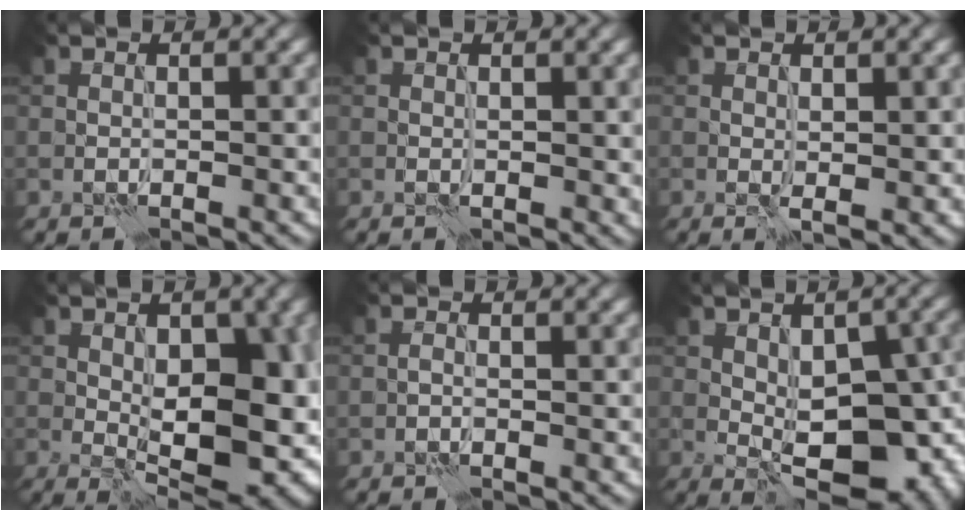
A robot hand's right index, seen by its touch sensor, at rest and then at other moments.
{"total": 0.7, "force": [0.3, 0.3, 0.6], "torque": [-0.007, -0.003, 0.006]}
{"total": 1.3, "force": [0.3, 0.3, 1.2], "torque": [-0.020, -0.004, 0.009]}
{"total": 8.4, "force": [-0.5, 3.8, 7.5], "torque": [-0.116, -0.004, -0.001]}
{"total": 0.6, "force": [-0.5, 0.1, 0.3], "torque": [-0.005, 0.001, -0.013]}
{"total": 10.8, "force": [-1.5, 5.4, 9.3], "torque": [-0.130, -0.007, -0.019]}